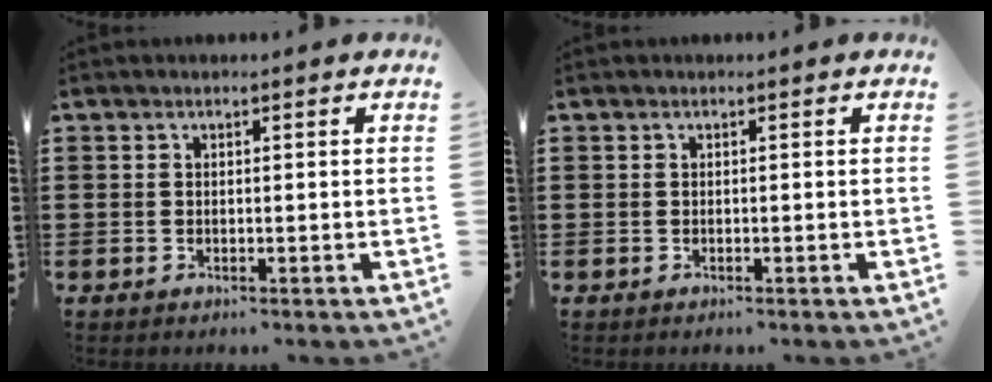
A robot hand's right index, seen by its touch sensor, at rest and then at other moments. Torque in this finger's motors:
{"motor_torque": [-0.78, 0.86, -1.05, -0.21]}